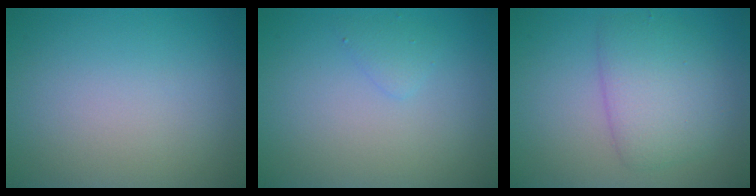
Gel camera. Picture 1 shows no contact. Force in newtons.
{"total": 1.0, "press": 1.0, "slide": 0.1}
{"total": 4.4, "press": 4.4, "slide": 0.1}